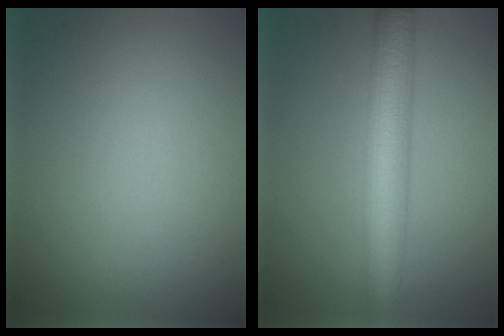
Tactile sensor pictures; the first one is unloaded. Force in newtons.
{"total": 6.9, "press": 6.9, "slide": 0.1}